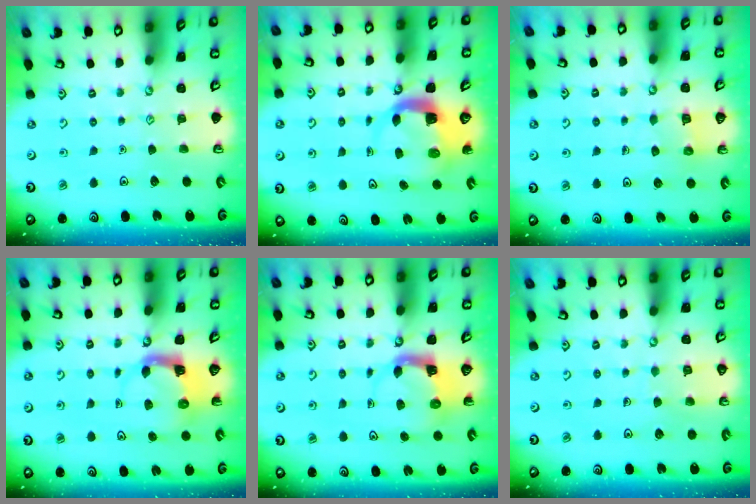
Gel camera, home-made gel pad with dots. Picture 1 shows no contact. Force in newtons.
{"total": 4.6, "press": 4.5, "slide": 0.5}
{"total": 4.8, "press": 4.8, "slide": 0.3}
{"total": 4.0, "press": 3.9, "slide": 0.6}
{"total": 4.0, "press": 3.9, "slide": 0.6}
{"total": 6.1, "press": 6.1, "slide": 0.4}